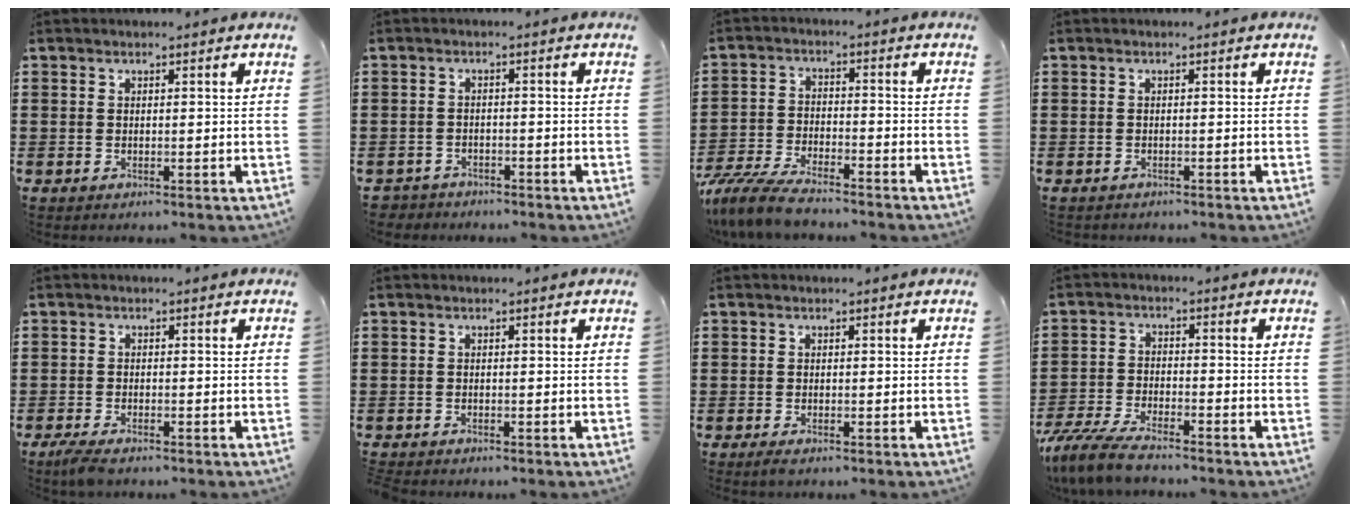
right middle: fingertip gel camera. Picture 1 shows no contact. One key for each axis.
{"total": 2.2, "fx": -2.1, "fy": 0.6, "fz": -0.3, "tx": -0.003, "ty": 0.000, "tz": -0.049}
{"total": 6.3, "fx": -5.8, "fy": 0.9, "fz": 2.3, "tx": -0.061, "ty": 0.001, "tz": -0.117}
{"total": 0.0}
{"total": 2.1, "fx": -1.9, "fy": 0.3, "fz": 1.0, "tx": -0.032, "ty": -0.003, "tz": -0.041}
{"total": 0.7, "fx": -0.7, "fy": 0.1, "fz": 0.1, "tx": -0.004, "ty": -0.002, "tz": -0.014}
{"total": 0.8, "fx": -0.7, "fy": 0.3, "fz": 0.3, "tx": -0.008, "ty": -0.005, "tz": -0.012}
{"total": 5.8, "fx": -5.2, "fy": 0.8, "fz": 2.3, "tx": -0.071, "ty": -0.007, "tz": -0.108}